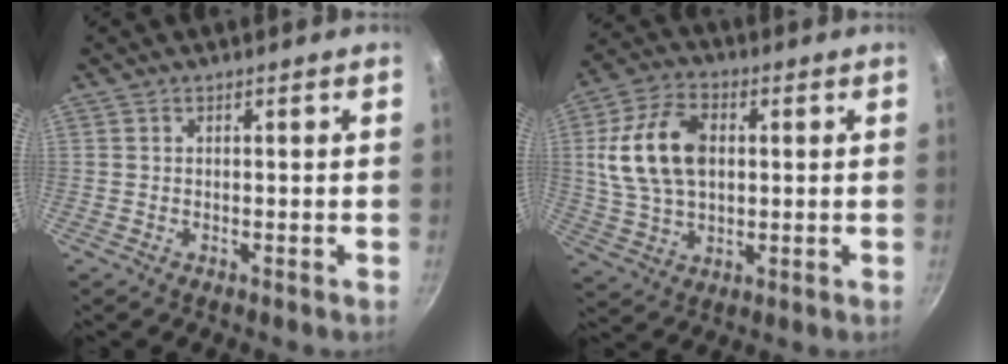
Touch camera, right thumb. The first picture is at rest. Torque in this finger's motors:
{"motor_torque": [-0.99, 1.35, 0.88, -0.66, 0.21]}